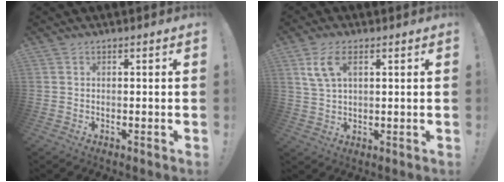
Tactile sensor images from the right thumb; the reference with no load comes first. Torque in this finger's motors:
{"motor_torque": [0.10, 0.10, 0.12, 0.13, 0.24]}